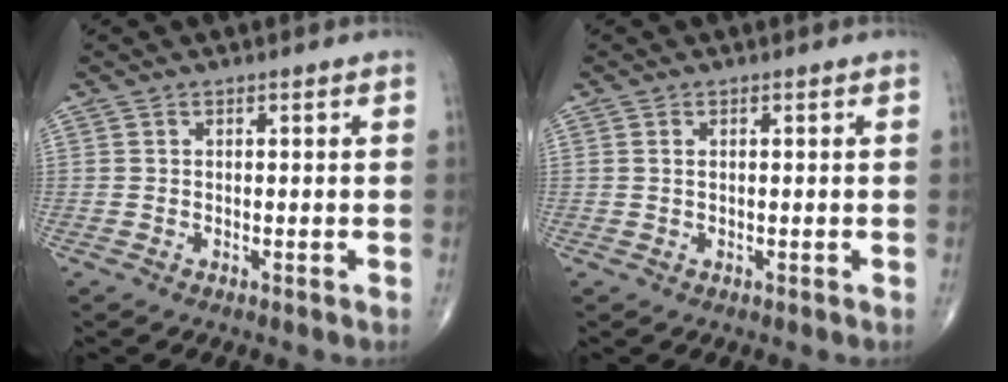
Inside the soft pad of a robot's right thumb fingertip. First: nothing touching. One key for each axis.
{"total": 0.5, "fx": 0.2, "fy": 0.2, "fz": 0.4, "tx": -0.008, "ty": 0.002, "tz": 0.005}